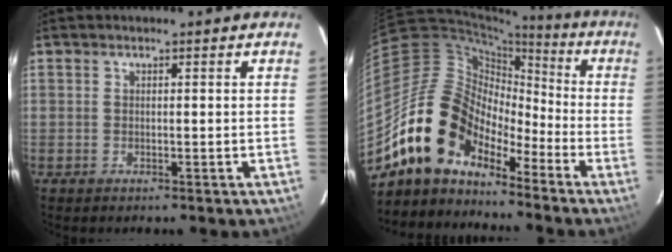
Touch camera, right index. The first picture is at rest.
{"total": 15.0, "force": [-11.3, 7.7, 6.1], "torque": [-0.117, 0.022, -0.222]}